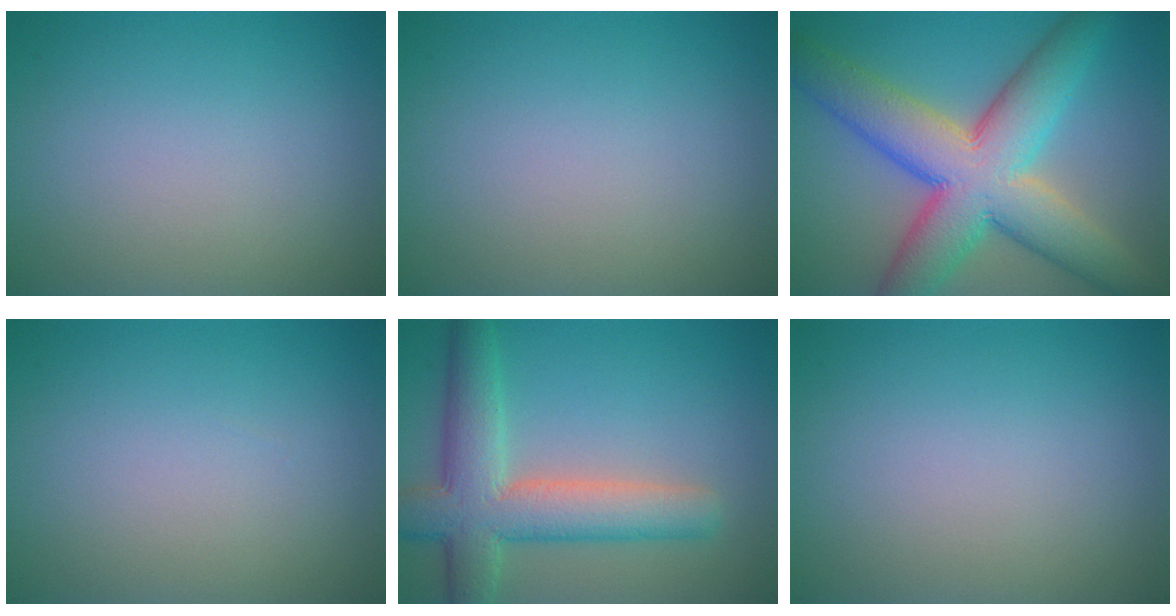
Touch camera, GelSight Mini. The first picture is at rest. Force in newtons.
{"total": 0.0}
{"total": 11.7, "press": 11.6, "slide": 0.5}
{"total": 0.0}
{"total": 7.5, "press": 7.5, "slide": 0.5}
{"total": 0.0}